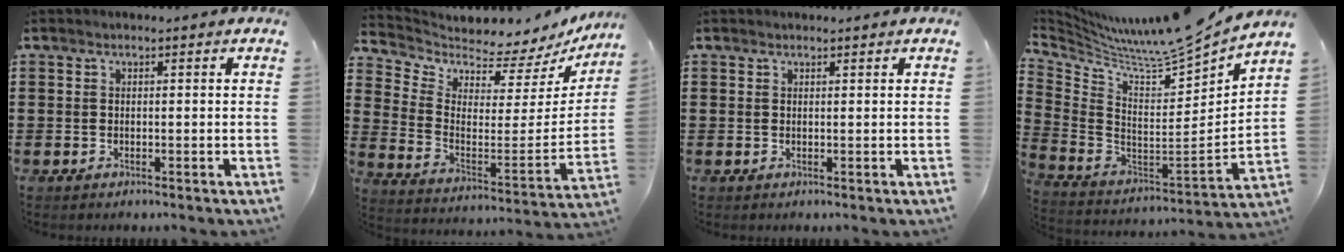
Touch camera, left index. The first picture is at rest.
{"total": 3.0, "force": [2.9, 0.8, -0.2], "torque": [-0.026, -0.052, 0.043]}
{"total": 0.6, "force": [0.6, 0.1, 0.1], "torque": [-0.004, 0.000, 0.012]}
{"total": 7.6, "force": [7.1, -0.3, 2.7], "torque": [-0.080, -0.070, 0.108]}